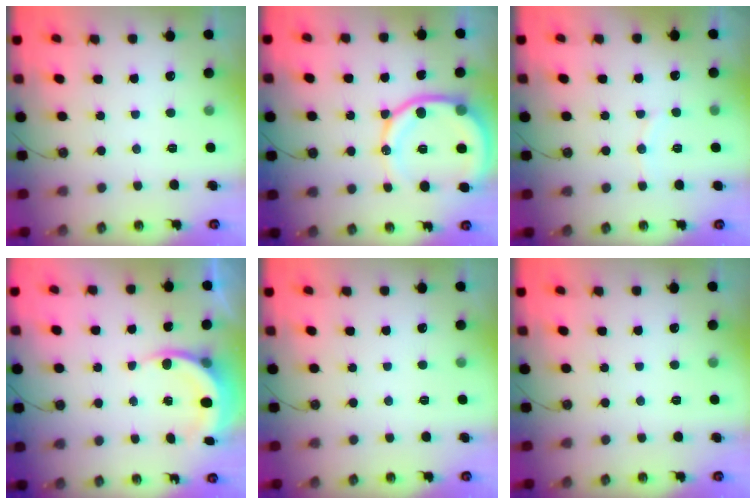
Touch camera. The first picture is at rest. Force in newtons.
{"total": 15.8, "press": 15.7, "slide": 2.1}
{"total": 4.6, "press": 4.4, "slide": 1.2}
{"total": 5.7, "press": 5.6, "slide": 0.9}
{"total": 0.0}
{"total": 0.0}